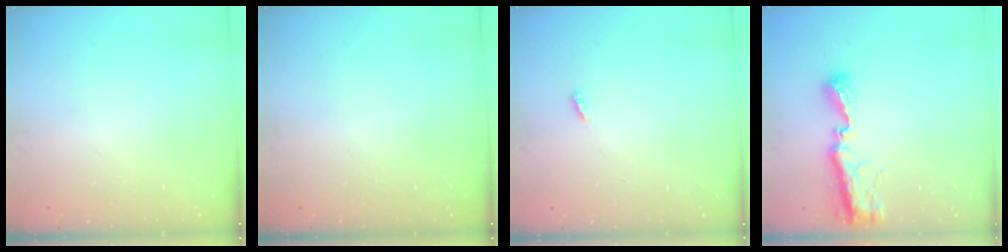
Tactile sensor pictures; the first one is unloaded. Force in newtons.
{"total": 0.0}
{"total": 1.9, "press": 1.9, "slide": 0.3}
{"total": 9.9, "press": 9.9, "slide": 0.7}